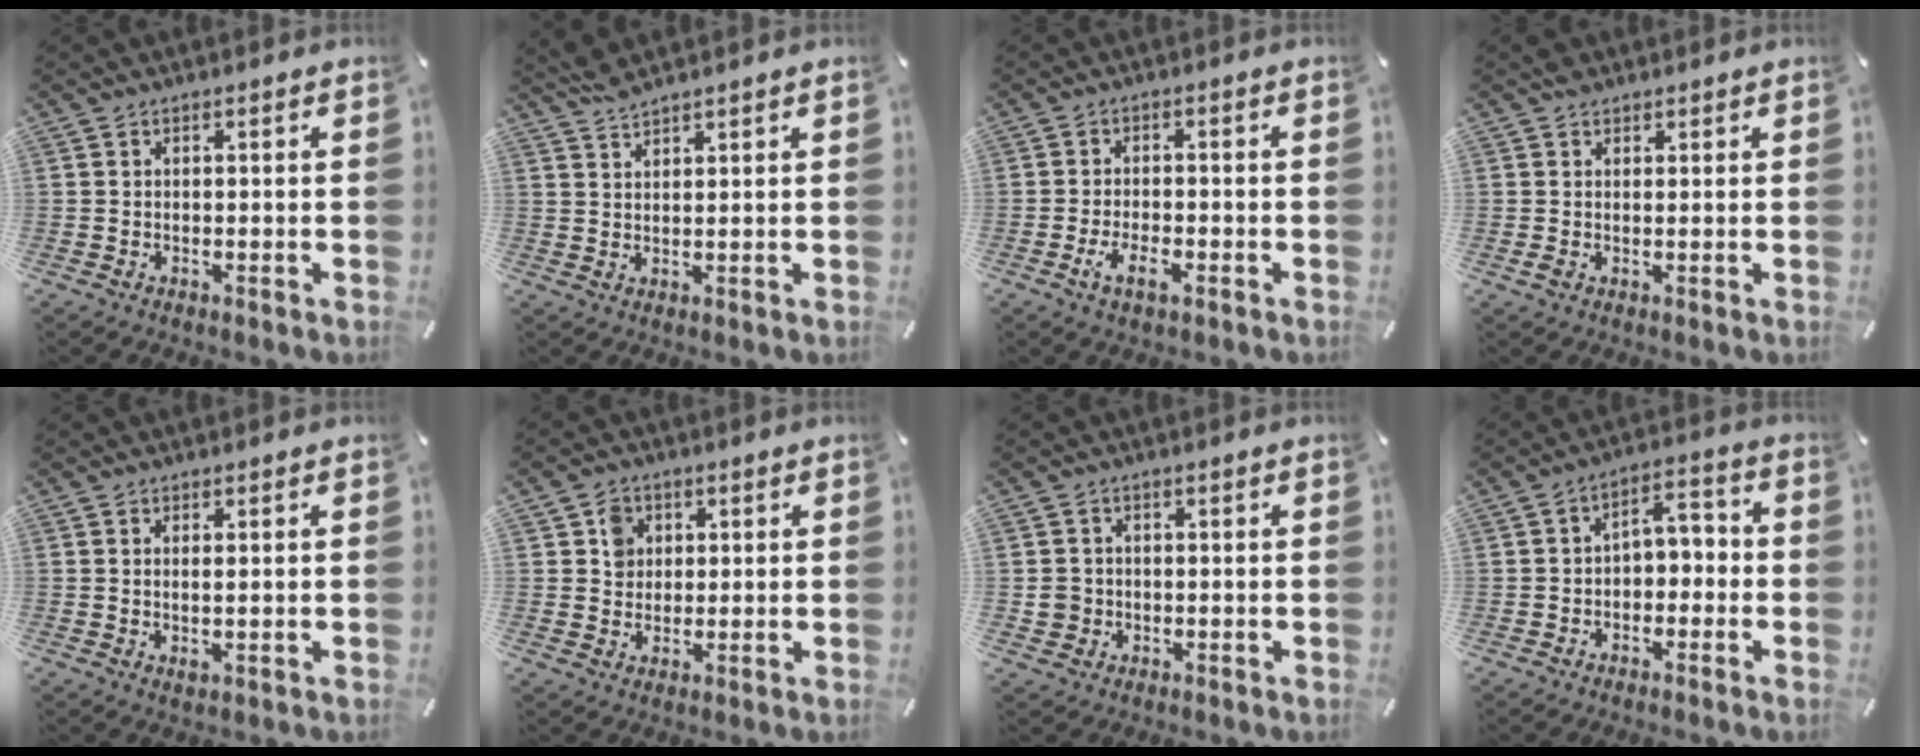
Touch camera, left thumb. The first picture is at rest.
{"total": 2.6, "force": [2.5, 0.1, 0.7], "torque": [-0.019, -0.007, 0.047]}
{"total": 5.2, "force": [-2.5, 2.3, 4.0], "torque": [-0.082, 0.006, -0.047]}
{"total": 2.7, "force": [1.1, 2.4, 0.7], "torque": [-0.004, 0.002, 0.022]}
{"total": 1.4, "force": [0.4, 0.4, 1.3], "torque": [-0.024, -0.001, 0.008]}
{"total": 4.9, "force": [1.4, 4.6, 1.1], "torque": [-0.011, 0.000, 0.021]}
{"total": 3.5, "force": [-0.1, 3.4, 0.3], "torque": [0.000, 0.004, -0.003]}
{"total": 4.3, "force": [-2.2, 2.9, 2.2], "torque": [-0.033, 0.011, -0.047]}